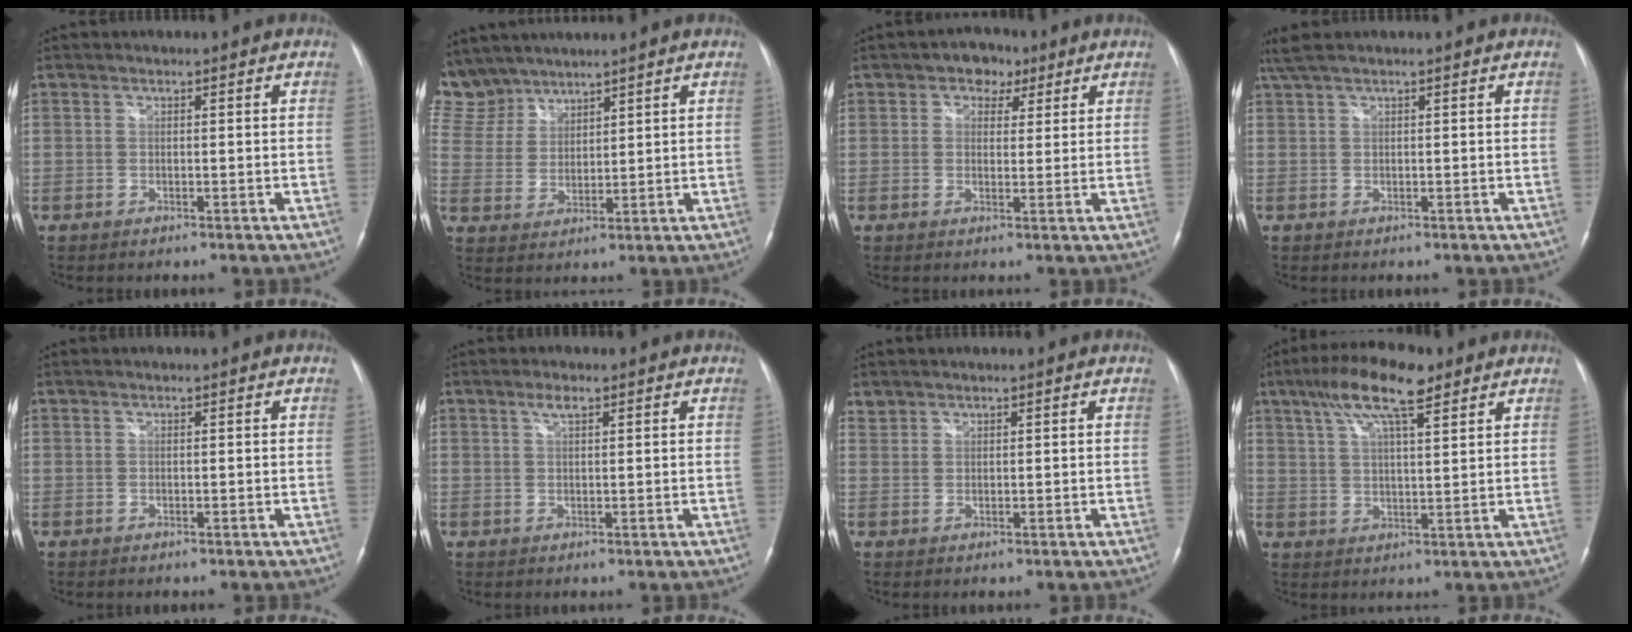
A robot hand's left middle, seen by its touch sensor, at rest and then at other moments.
{"total": 9.6, "force": [8.5, 4.4, 0.7], "torque": [-0.034, 0.015, 0.188]}
{"total": 4.3, "force": [2.2, 3.1, 1.9], "torque": [-0.025, 0.012, 0.031]}
{"total": 3.0, "force": [2.1, 0.2, 2.1], "torque": [-0.056, 0.032, 0.045]}
{"total": 0.0}
{"total": 1.8, "force": [1.1, 0.6, 1.3], "torque": [-0.029, 0.005, 0.021]}
{"total": 1.3, "force": [1.1, 0.6, -0.1], "torque": [0.003, 0.008, 0.022]}
{"total": 10.7, "force": [6.7, 2.4, 8.1], "torque": [-0.152, 0.019, 0.114]}